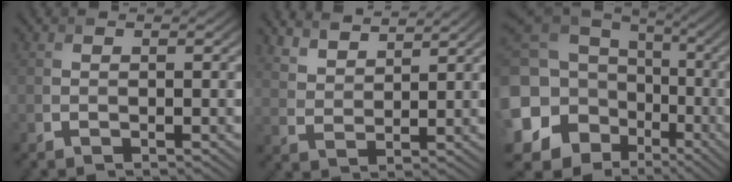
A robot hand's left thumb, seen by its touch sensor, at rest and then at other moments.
{"total": 5.9, "force": [5.1, 1.8, 2.3], "torque": [-0.061, -0.012, 0.119]}
{"total": 22.7, "force": [-3.6, 19.7, 10.8], "torque": [-0.295, -0.048, -0.071]}